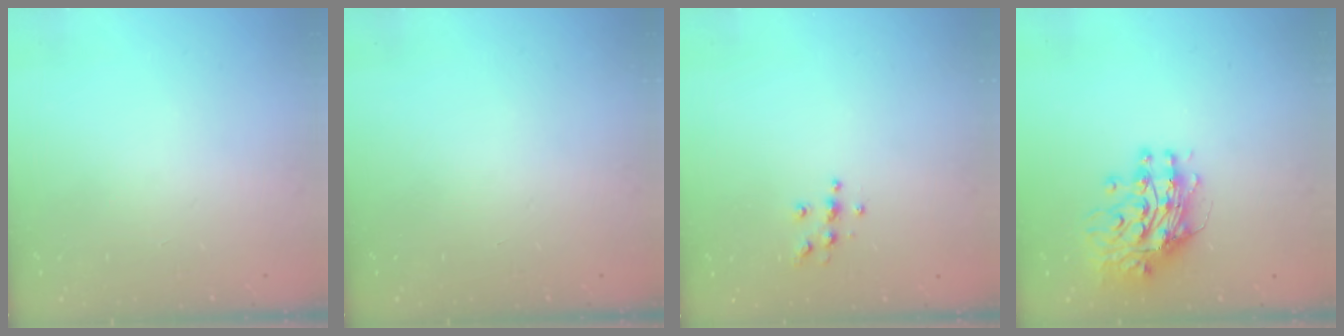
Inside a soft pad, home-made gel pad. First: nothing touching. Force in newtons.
{"total": 0.0}
{"total": 6.2, "press": 6.1, "slide": 0.6}
{"total": 13.5, "press": 13.4, "slide": 1.4}